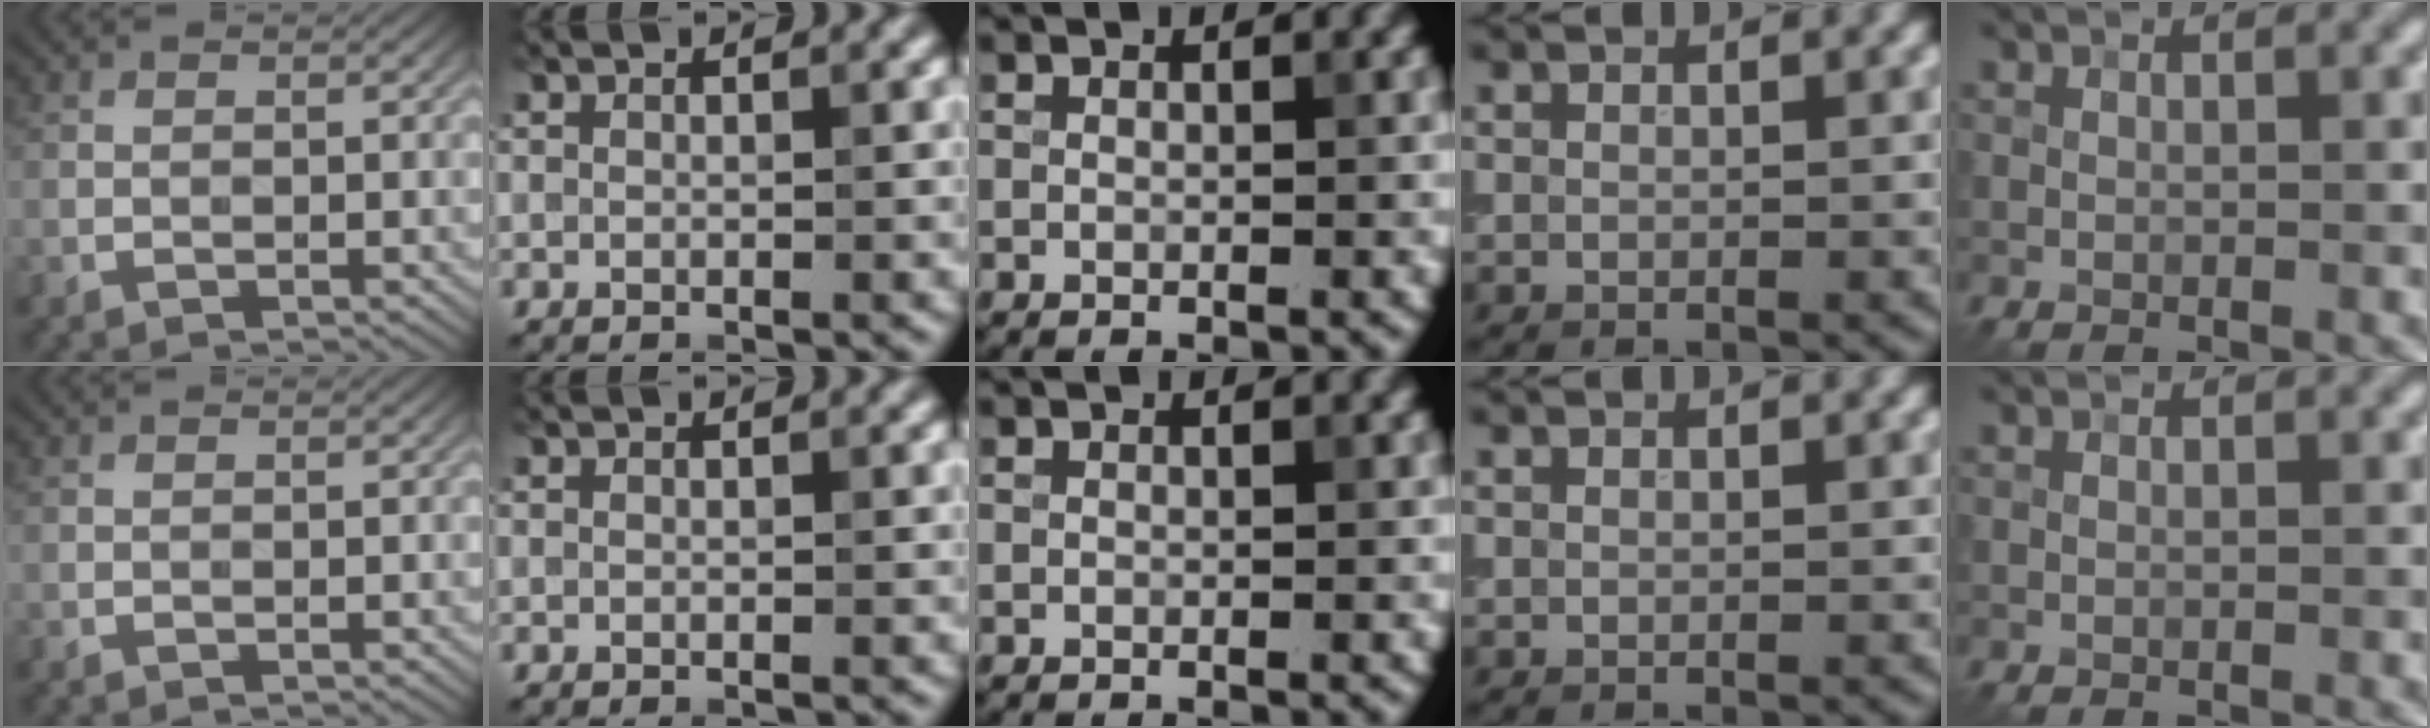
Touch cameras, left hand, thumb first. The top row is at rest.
{}